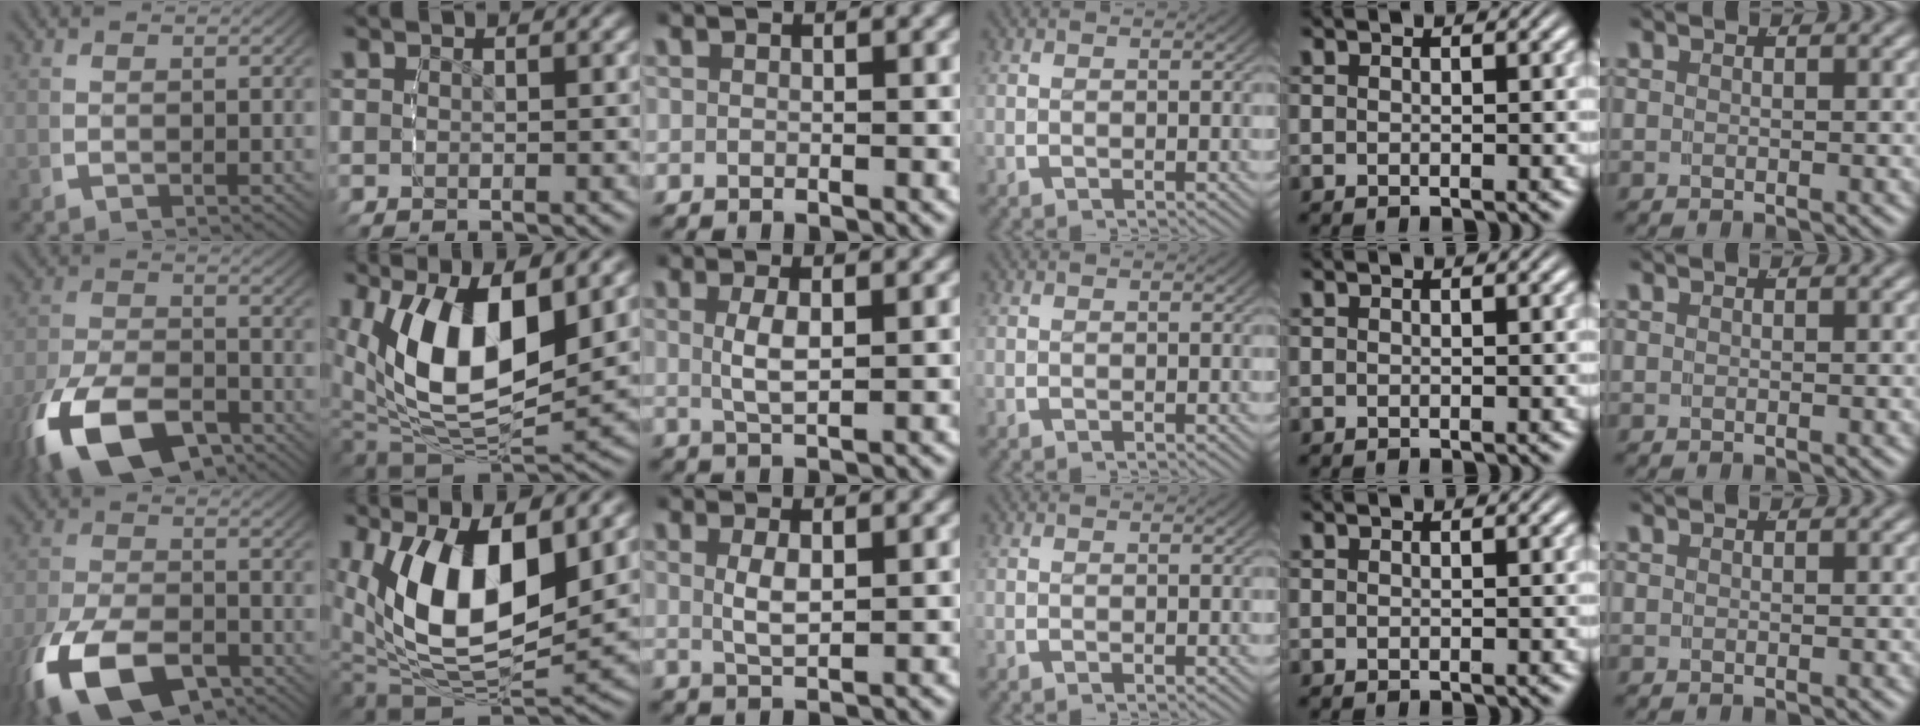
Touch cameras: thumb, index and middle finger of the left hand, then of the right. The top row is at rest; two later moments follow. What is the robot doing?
{"motion": "grasp_and_lifting", "object": "bowl"}